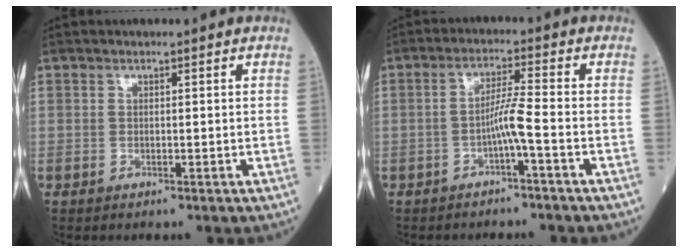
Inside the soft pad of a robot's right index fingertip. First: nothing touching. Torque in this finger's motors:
{"motor_torque": [0.51, -0.45, 0.33, 0.10]}